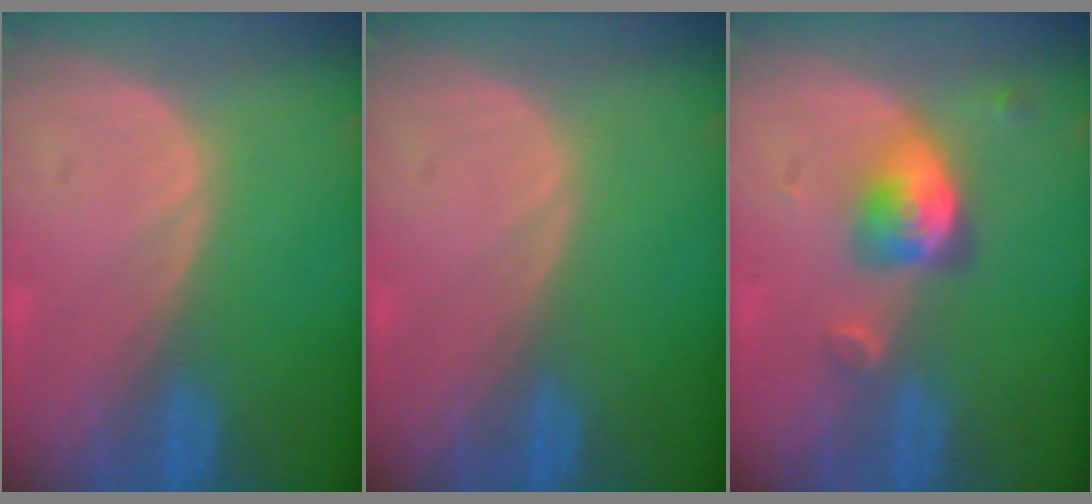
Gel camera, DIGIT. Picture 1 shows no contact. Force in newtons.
{"total": 0.0}
{"total": 5.1, "press": 4.7, "slide": 2.1}